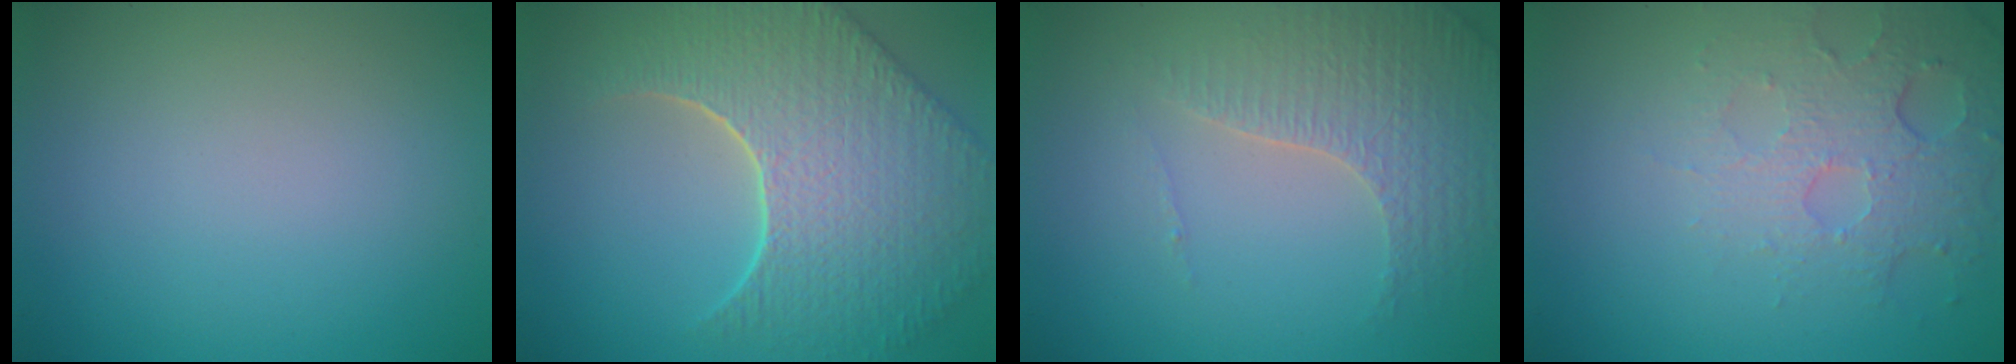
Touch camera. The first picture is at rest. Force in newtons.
{"total": 8.9, "press": 6.5, "slide": 6.1}
{"total": 4.4, "press": 3.3, "slide": 2.9}
{"total": 4.9, "press": 3.2, "slide": 3.6}